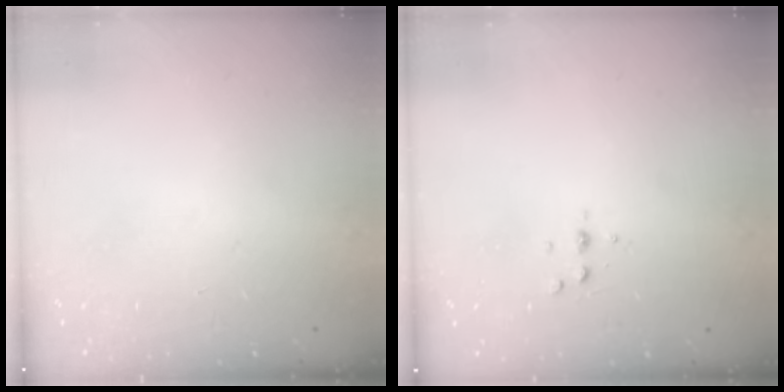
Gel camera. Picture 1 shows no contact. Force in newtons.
{"total": 3.1, "press": 3.1, "slide": 0.5}